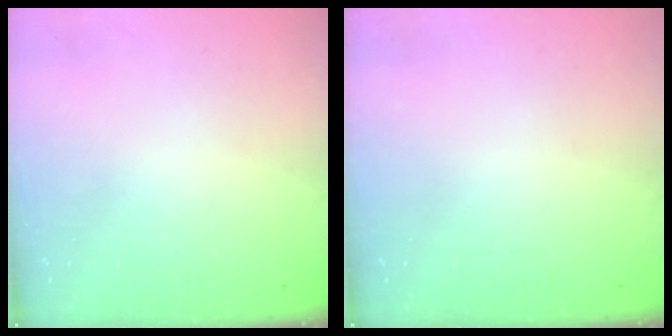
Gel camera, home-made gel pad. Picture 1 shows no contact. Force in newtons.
{"total": 0.0}